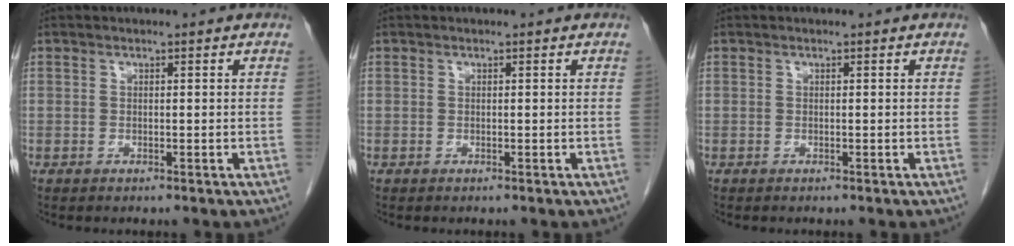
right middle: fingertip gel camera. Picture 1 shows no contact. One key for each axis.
{"total": 0.0}
{"total": 0.0}